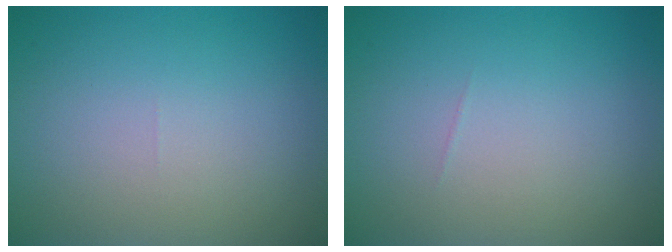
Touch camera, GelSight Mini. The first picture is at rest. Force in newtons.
{"total": 0.0}